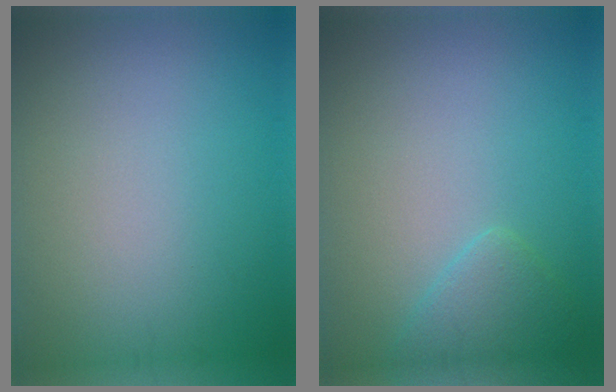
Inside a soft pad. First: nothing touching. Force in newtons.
{"total": 2.1, "press": 2.1, "slide": 0.1}